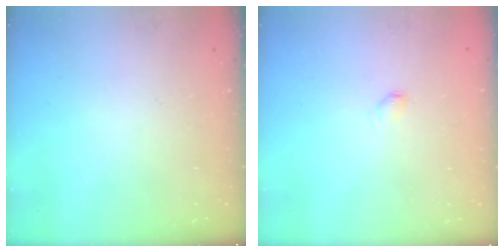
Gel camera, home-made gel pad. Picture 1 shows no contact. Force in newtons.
{"total": 2.7, "press": 2.7, "slide": 0.4}